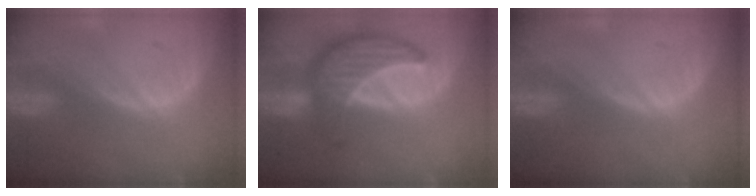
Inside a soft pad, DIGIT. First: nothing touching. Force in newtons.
{"total": 9.5, "press": 9.5, "slide": 0.7}
{"total": 0.0}